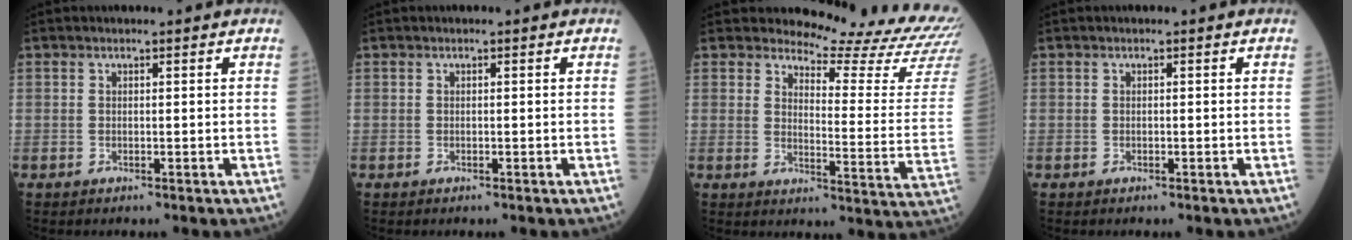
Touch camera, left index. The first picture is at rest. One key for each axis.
{"total": 0.0}
{"total": 16.6, "fx": 16.2, "fy": -0.4, "fz": 3.6, "tx": -0.046, "ty": -0.147, "tz": 0.169}
{"total": 0.0}